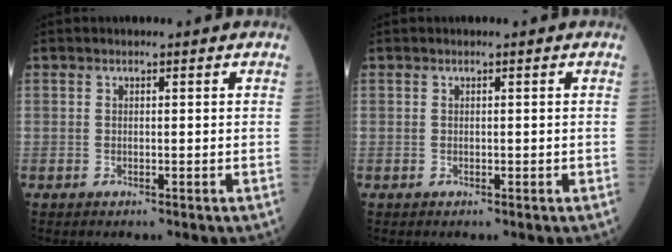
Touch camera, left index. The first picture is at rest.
{"total": 0.0}